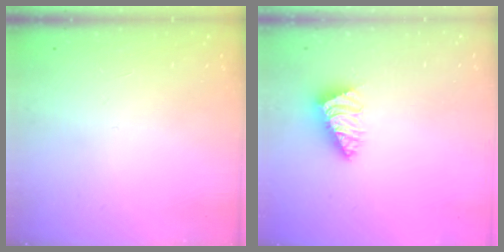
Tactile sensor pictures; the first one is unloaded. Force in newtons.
{"total": 2.1, "press": 2.1, "slide": 0.5}